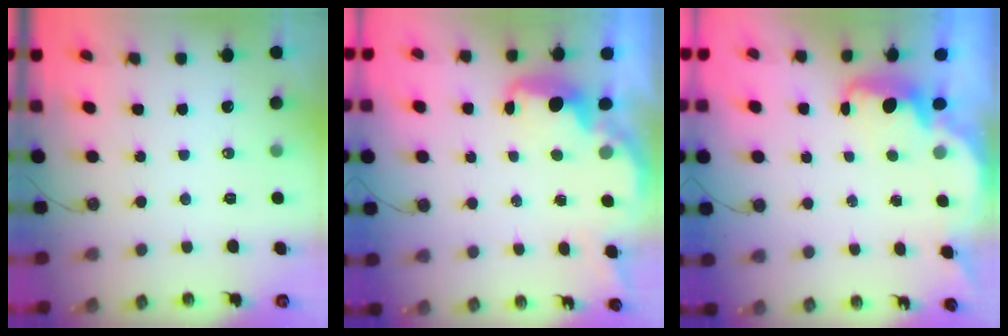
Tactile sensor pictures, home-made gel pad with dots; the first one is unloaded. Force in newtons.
{"total": 3.0, "press": 2.9, "slide": 0.6}
{"total": 2.2, "press": 2.1, "slide": 0.6}